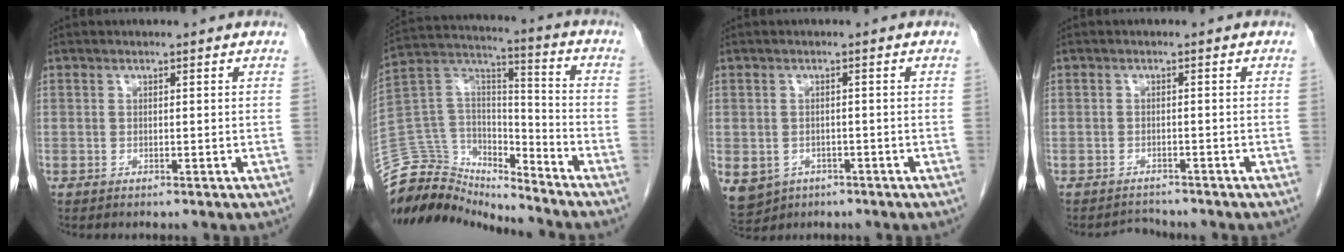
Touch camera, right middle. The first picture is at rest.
{"total": 14.4, "force": [-14.1, 2.8, 0.2], "torque": [-0.006, 0.081, -0.260]}
{"total": 9.3, "force": [-4.5, 7.5, 3.1], "torque": [-0.091, -0.003, -0.059]}
{"total": 1.8, "force": [-1.7, 0.2, -0.5], "torque": [0.004, -0.010, -0.025]}